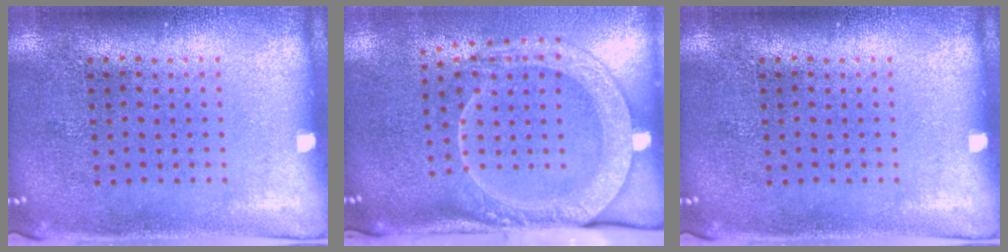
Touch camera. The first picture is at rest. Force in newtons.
{"total": 2.8, "press": 2.1, "slide": 1.8}
{"total": 0.0}